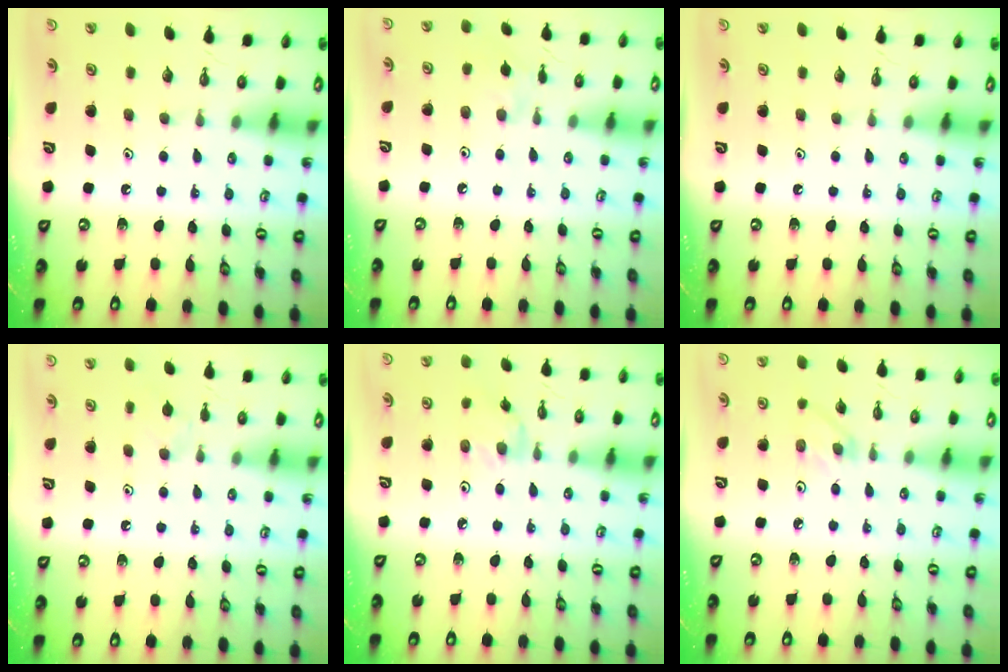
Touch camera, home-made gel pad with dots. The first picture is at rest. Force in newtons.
{"total": 4.7, "press": 4.6, "slide": 0.7}
{"total": 0.0}
{"total": 3.7, "press": 3.6, "slide": 0.6}
{"total": 1.4, "press": 1.4, "slide": 0.3}
{"total": 1.9, "press": 1.9, "slide": 0.3}